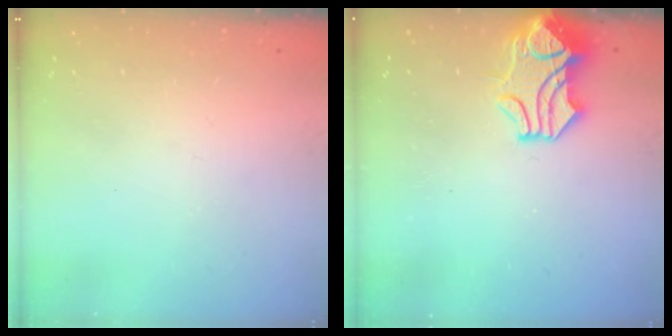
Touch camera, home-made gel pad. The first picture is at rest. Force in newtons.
{"total": 1.0, "press": 0.4, "slide": 0.9}